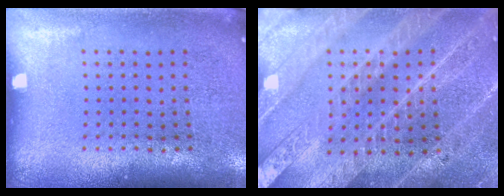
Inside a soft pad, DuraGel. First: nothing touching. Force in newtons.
{"total": 3.8, "press": 3.6, "slide": 1.4}